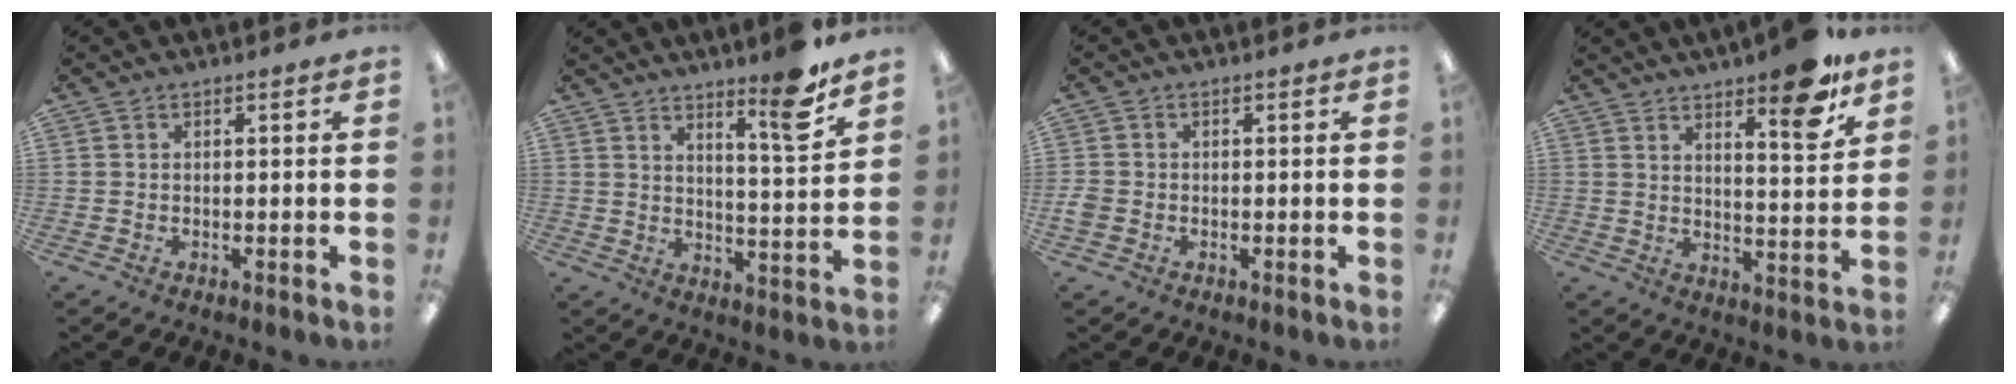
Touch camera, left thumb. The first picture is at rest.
{"total": 10.3, "force": [7.9, 1.0, 6.6], "torque": [-0.092, -0.054, 0.125]}
{"total": 2.1, "force": [-0.5, 1.7, 1.0], "torque": [-0.015, 0.004, -0.010]}
{"total": 10.8, "force": [7.9, 2.2, 6.9], "torque": [-0.089, -0.049, 0.127]}